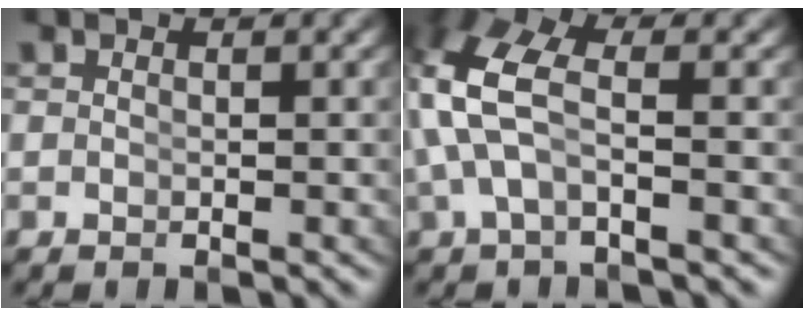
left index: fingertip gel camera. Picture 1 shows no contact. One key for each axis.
{"total": 5.4, "fx": 0.5, "fy": 2.8, "fz": 4.6, "tx": -0.129, "ty": -0.012, "tz": 0.019}